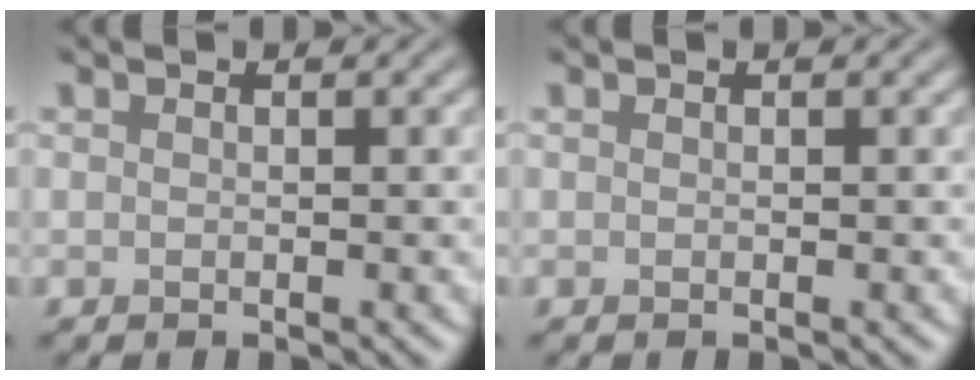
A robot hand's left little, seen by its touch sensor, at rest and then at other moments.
{"total": 0.0}